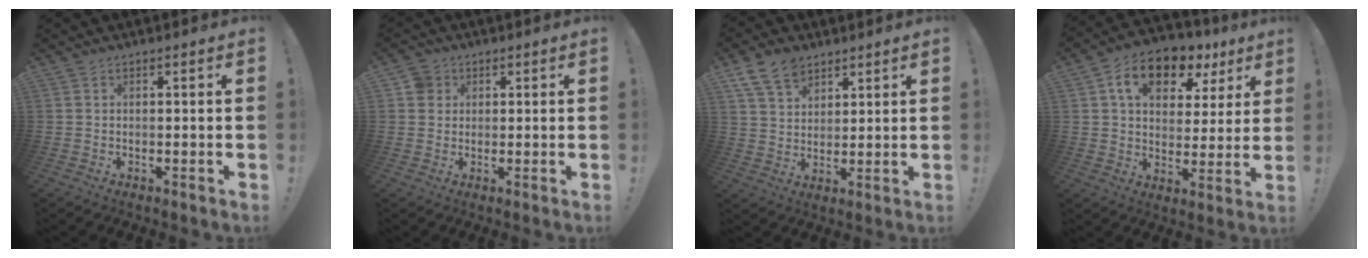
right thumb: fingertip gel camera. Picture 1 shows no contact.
{"total": 4.1, "force": [1.5, 3.7, 0.9], "torque": [-0.015, 0.003, 0.030]}
{"total": 10.2, "force": [6.7, 6.5, 4.0], "torque": [-0.076, -0.031, 0.133]}
{"total": 13.9, "force": [7.2, 8.8, 8.0], "torque": [-0.123, -0.032, 0.129]}